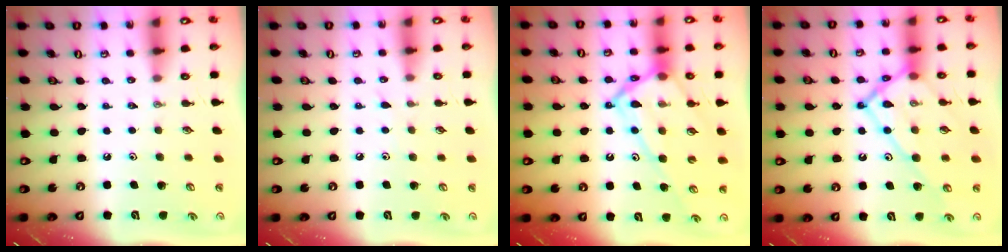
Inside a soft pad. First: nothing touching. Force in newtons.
{"total": 2.5, "press": 2.4, "slide": 0.3}
{"total": 15.6, "press": 15.5, "slide": 1.4}
{"total": 17.3, "press": 17.2, "slide": 1.4}